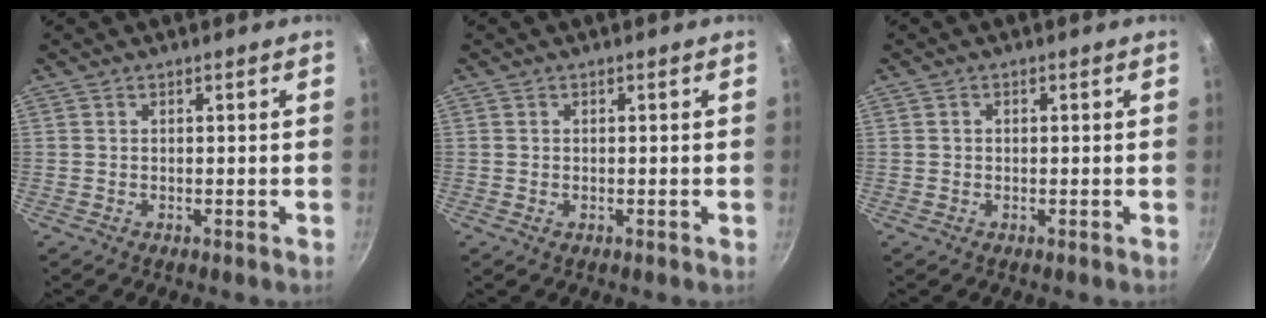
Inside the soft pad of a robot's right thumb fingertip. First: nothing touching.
{"total": 0.0}
{"total": 0.6, "force": [0.0, 0.6, 0.3], "torque": [-0.004, 0.004, 0.000]}